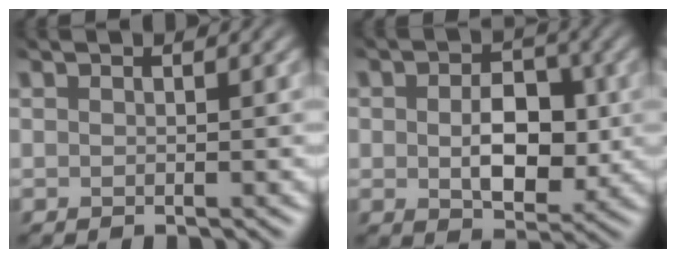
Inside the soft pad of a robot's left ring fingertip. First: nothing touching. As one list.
[{"total": 4.2, "force": [-1.9, 2.6, 2.6], "torque": [-0.064, -0.024, -0.001]}]